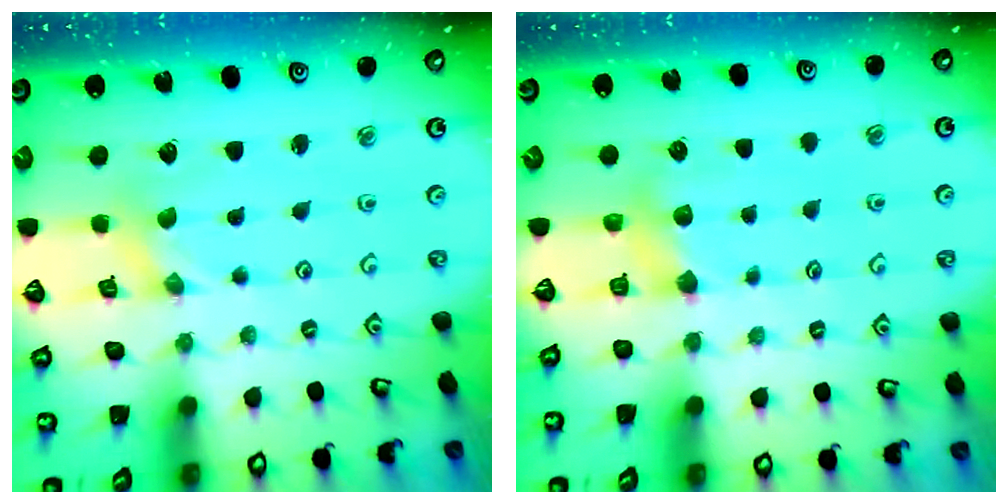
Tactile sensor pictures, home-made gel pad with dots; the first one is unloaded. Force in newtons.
{"total": 4.3, "press": 4.2, "slide": 0.5}